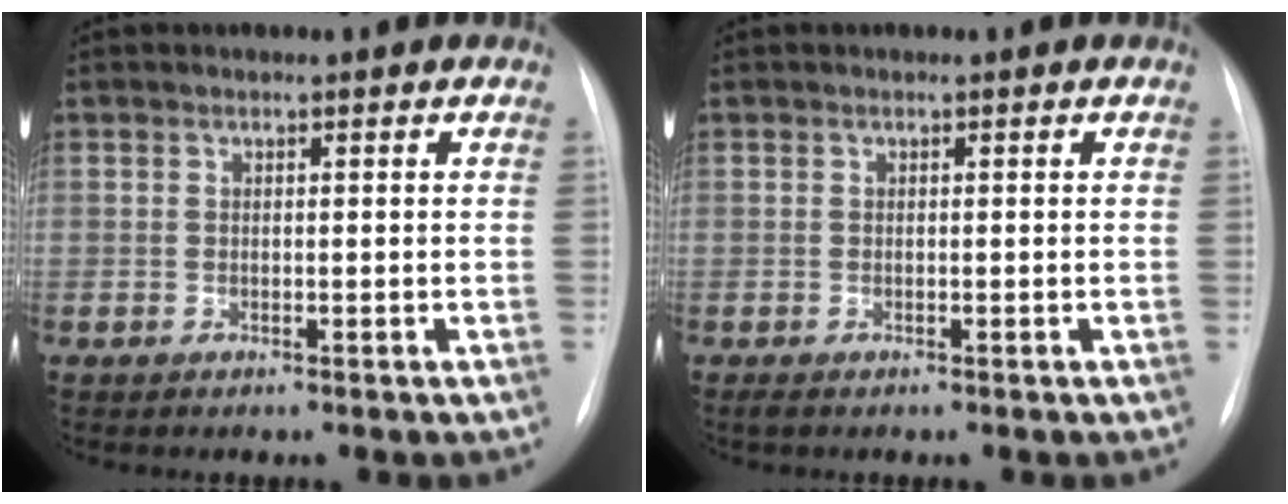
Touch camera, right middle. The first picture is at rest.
{"total": 0.7, "force": [-0.5, 0.2, 0.4], "torque": [-0.009, -0.002, -0.008]}